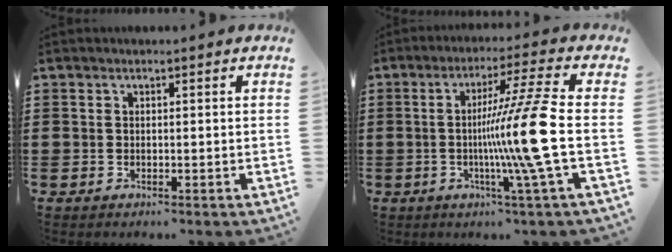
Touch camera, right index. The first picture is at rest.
{"total": 13.1, "force": [-1.2, -1.7, 13.0], "torque": [-0.229, -0.024, -0.040]}